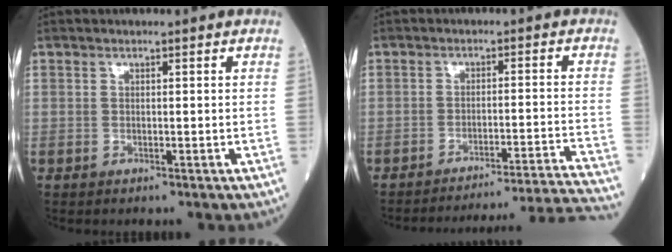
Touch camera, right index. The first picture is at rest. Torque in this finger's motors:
{"motor_torque": [0.04, -0.74, 0.21, 0.09]}